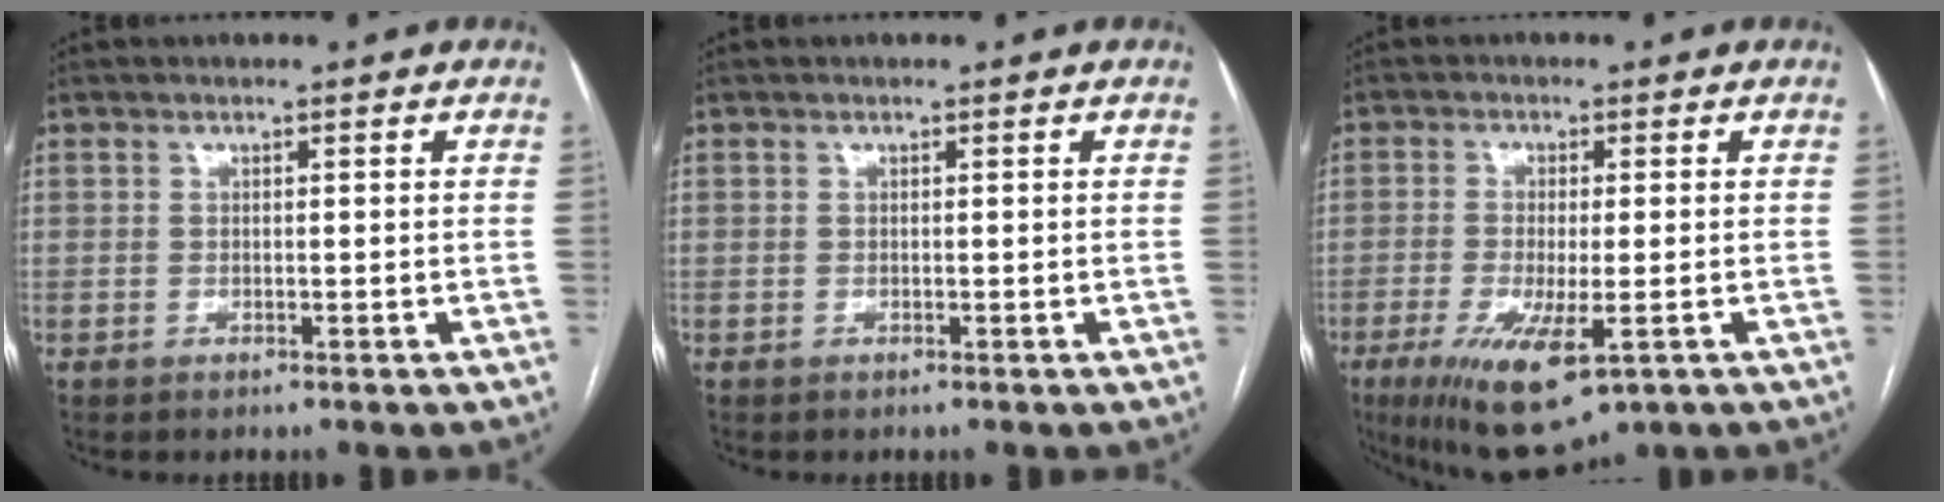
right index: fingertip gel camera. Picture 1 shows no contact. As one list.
[{"total": 0.0}, {"total": 11.0, "force": [-5.1, 3.0, 9.3], "torque": [-0.164, -0.028, -0.075]}]